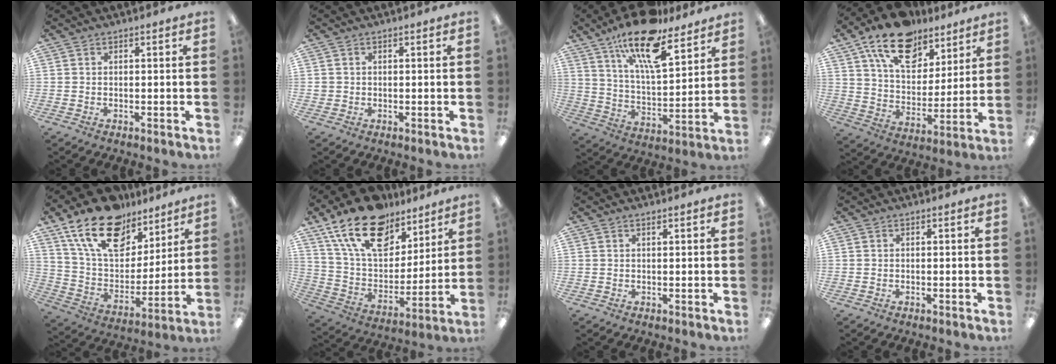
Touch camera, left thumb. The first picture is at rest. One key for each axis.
{"total": 0.9, "fx": 0.2, "fy": 0.9, "fz": 0.0, "tx": 0.000, "ty": 0.004, "tz": 0.003}
{"total": 19.1, "fx": 13.6, "fy": 6.2, "fz": 11.8, "tx": -0.202, "ty": -0.076, "tz": 0.229}
{"total": 17.7, "fx": 12.2, "fy": 9.7, "fz": 8.5, "tx": -0.144, "ty": -0.064, "tz": 0.218}
{"total": 20.3, "fx": 13.9, "fy": 10.8, "fz": 10.1, "tx": -0.198, "ty": -0.071, "tz": 0.252}
{"total": 20.3, "fx": 13.8, "fy": 10.8, "fz": 10.3, "tx": -0.198, "ty": -0.070, "tz": 0.250}
{"total": 0.6, "fx": 0.6, "fy": 0.1, "fz": 0.2, "tx": -0.005, "ty": -0.001, "tz": 0.011}
{"total": 0.0}